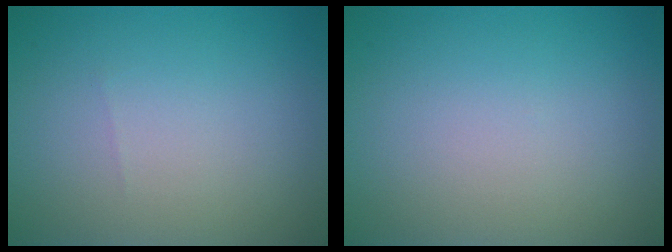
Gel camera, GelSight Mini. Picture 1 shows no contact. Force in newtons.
{"total": 0.0}